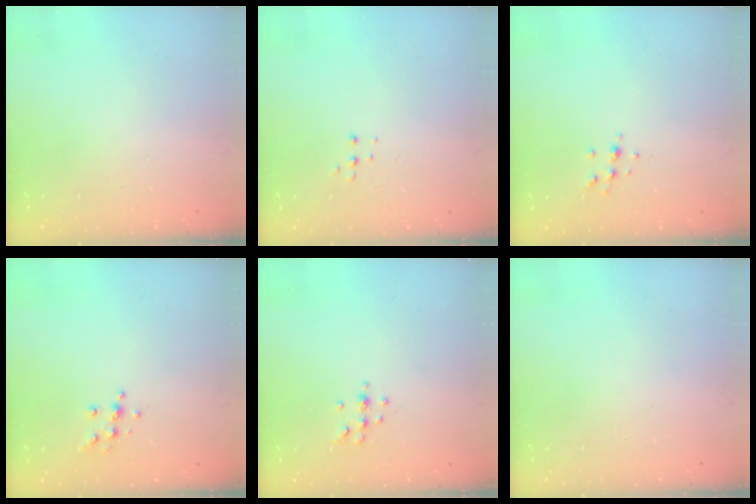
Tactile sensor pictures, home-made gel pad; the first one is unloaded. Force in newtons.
{"total": 4.0, "press": 3.9, "slide": 0.8}
{"total": 5.5, "press": 5.3, "slide": 1.5}
{"total": 6.4, "press": 6.3, "slide": 1.2}
{"total": 4.8, "press": 4.4, "slide": 1.8}
{"total": 0.0}